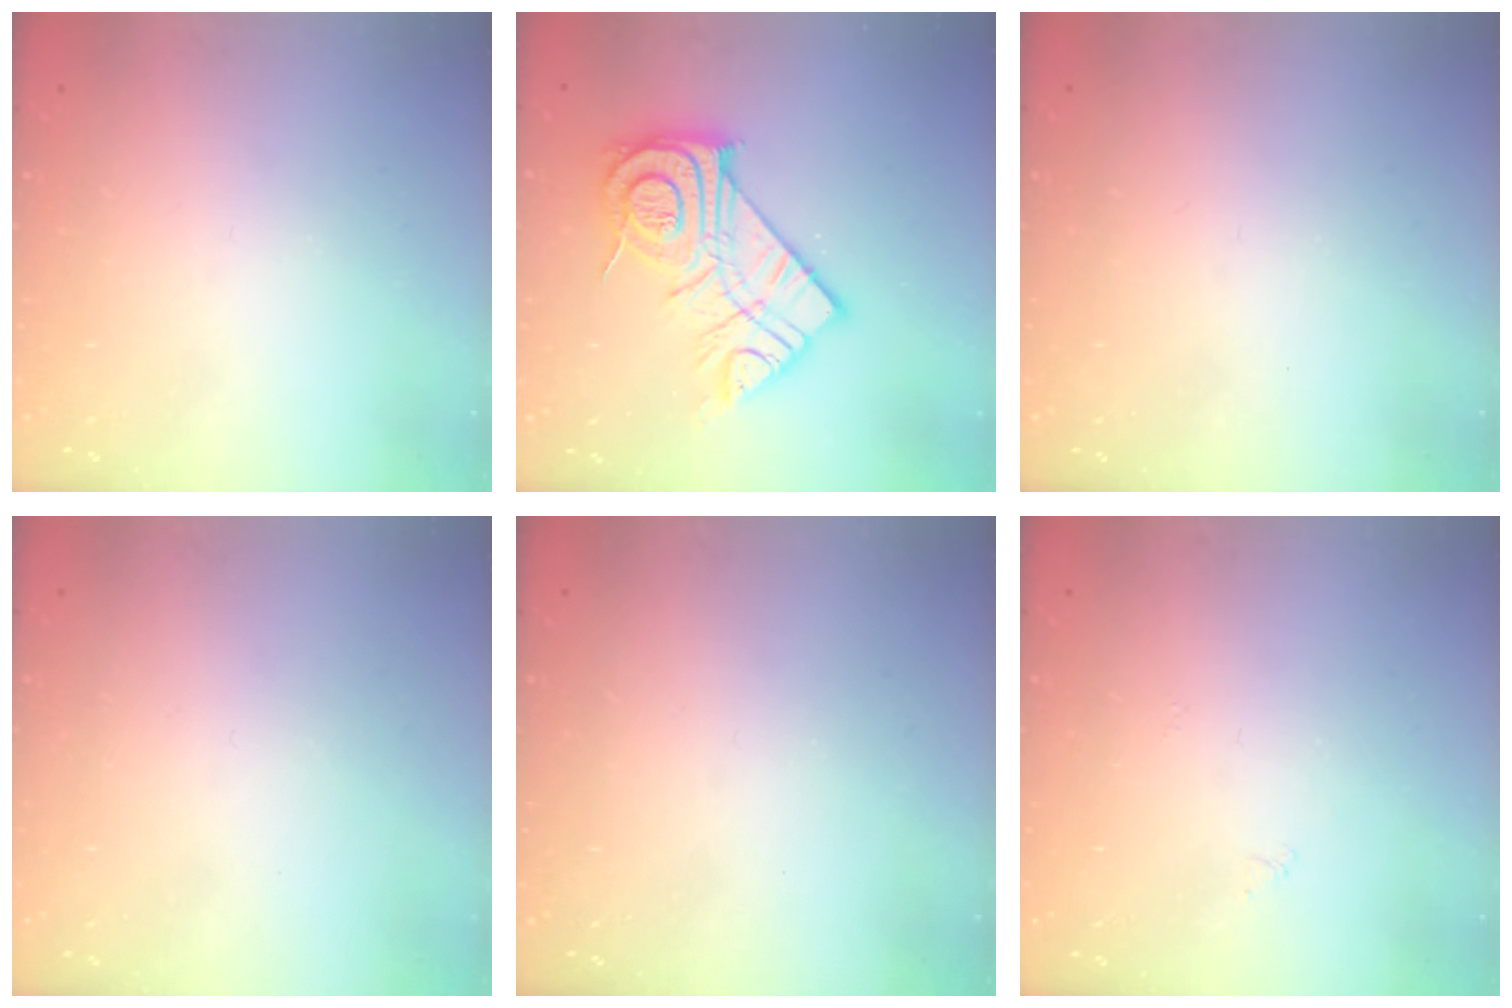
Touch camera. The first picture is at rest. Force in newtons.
{"total": 17.8, "press": 17.8, "slide": 1.2}
{"total": 2.1, "press": 2.0, "slide": 0.4}
{"total": 1.6, "press": 1.6, "slide": 0.1}
{"total": 0.0}
{"total": 3.3, "press": 3.3, "slide": 0.5}